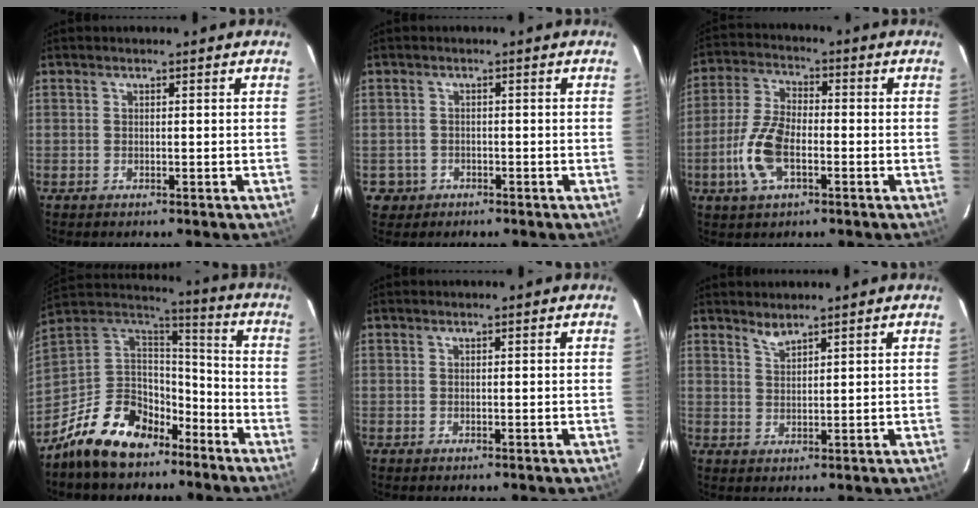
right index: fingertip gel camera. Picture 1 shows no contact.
{"total": 3.4, "force": [-1.2, 3.2, 0.3], "torque": [-0.016, 0.013, -0.015]}
{"total": 10.2, "force": [-3.4, 5.0, 8.2], "torque": [-0.182, 0.003, -0.067]}
{"total": 18.7, "force": [-12.2, 10.7, 9.3], "torque": [-0.211, 0.023, -0.201]}
{"total": 0.0}
{"total": 2.1, "force": [2.0, 0.2, 0.7], "torque": [-0.011, 0.001, 0.036]}